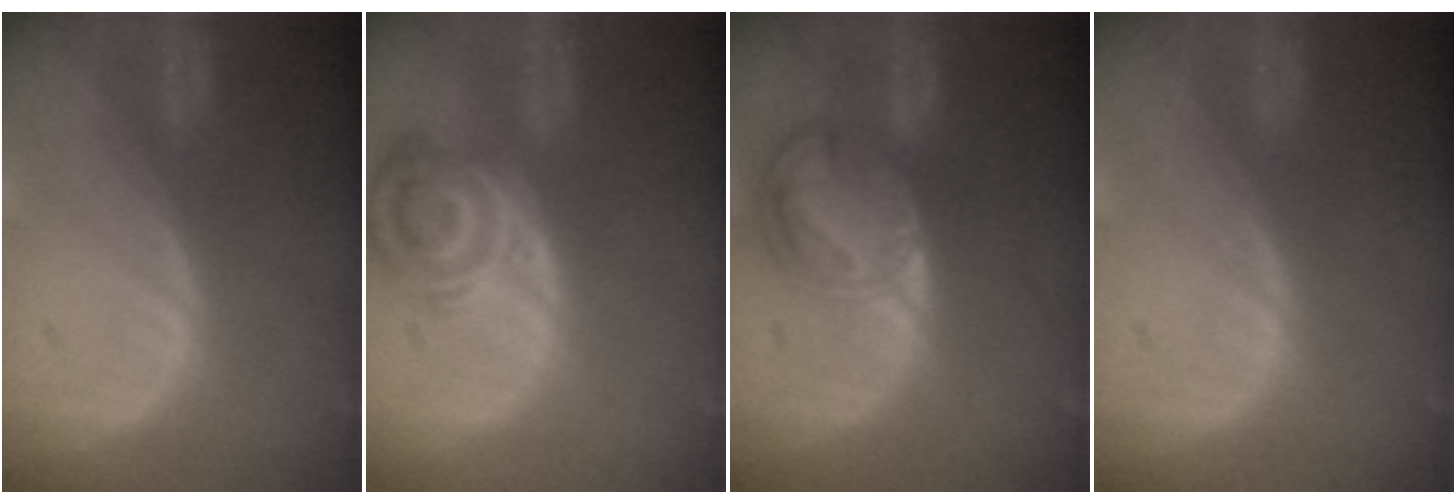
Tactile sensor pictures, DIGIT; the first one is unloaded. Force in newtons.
{"total": 7.8, "press": 7.0, "slide": 3.6}
{"total": 8.7, "press": 7.5, "slide": 4.6}
{"total": 0.0}